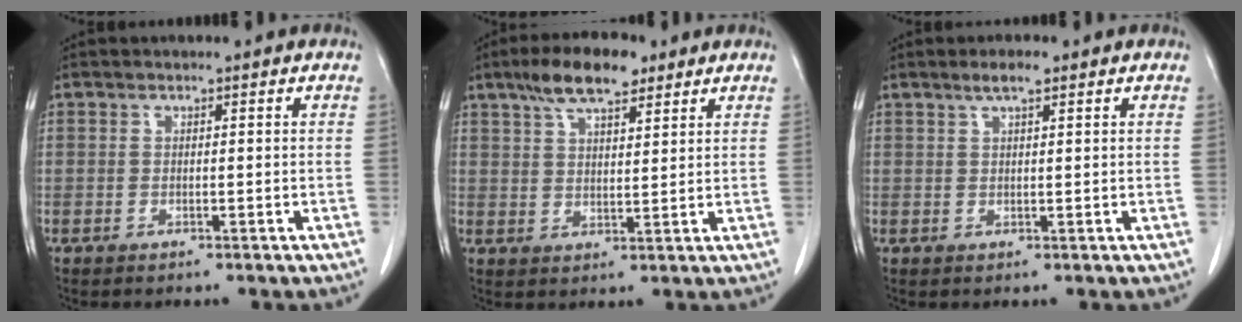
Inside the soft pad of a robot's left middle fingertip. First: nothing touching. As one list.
[{"total": 8.3, "force": [5.7, 2.7, 5.4], "torque": [-0.101, 0.013, 0.101]}, {"total": 2.4, "force": [1.6, 0.3, 1.7], "torque": [-0.037, 0.003, 0.029]}]